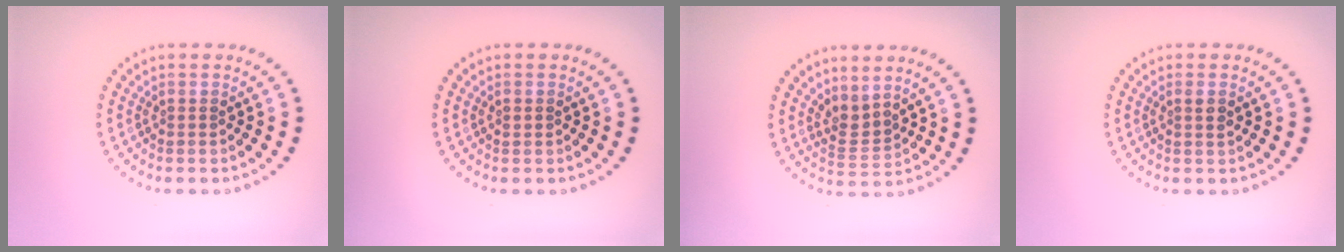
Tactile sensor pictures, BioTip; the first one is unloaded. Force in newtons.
{"total": 0.8, "press": 0.8, "slide": 0.1}
{"total": 2.3, "press": 1.5, "slide": 1.7}
{"total": 0.9, "press": 0.9, "slide": 0.3}